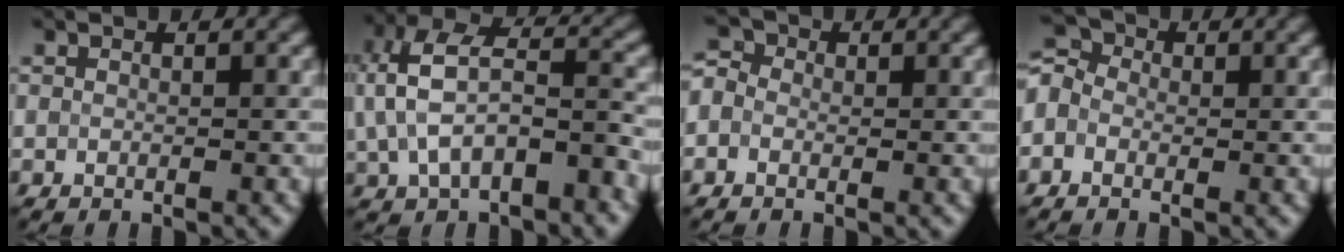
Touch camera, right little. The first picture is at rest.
{"total": 8.5, "force": [-0.6, 5.1, 6.8], "torque": [-0.138, 0.024, -0.014]}
{"total": 2.5, "force": [0.2, 2.2, 1.2], "torque": [-0.012, 0.011, -0.022]}
{"total": 3.1, "force": [-0.3, 2.7, 1.6], "torque": [-0.026, 0.018, -0.023]}